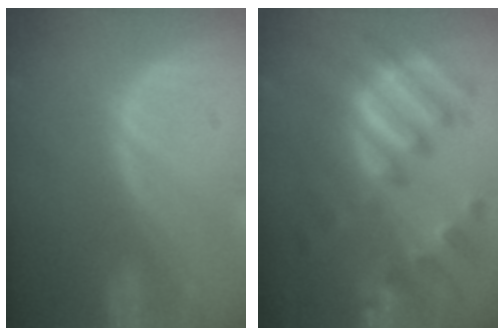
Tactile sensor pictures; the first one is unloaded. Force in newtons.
{"total": 10.9, "press": 10.9, "slide": 0.9}